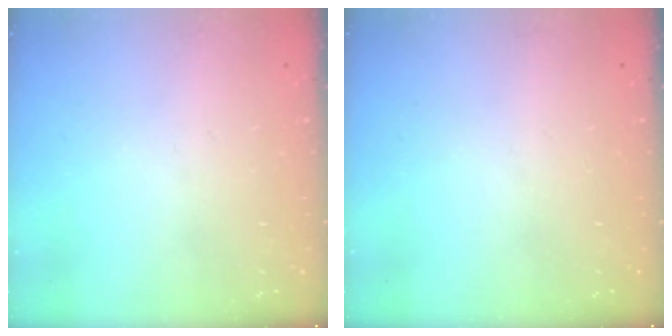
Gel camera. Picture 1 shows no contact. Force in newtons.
{"total": 0.0}